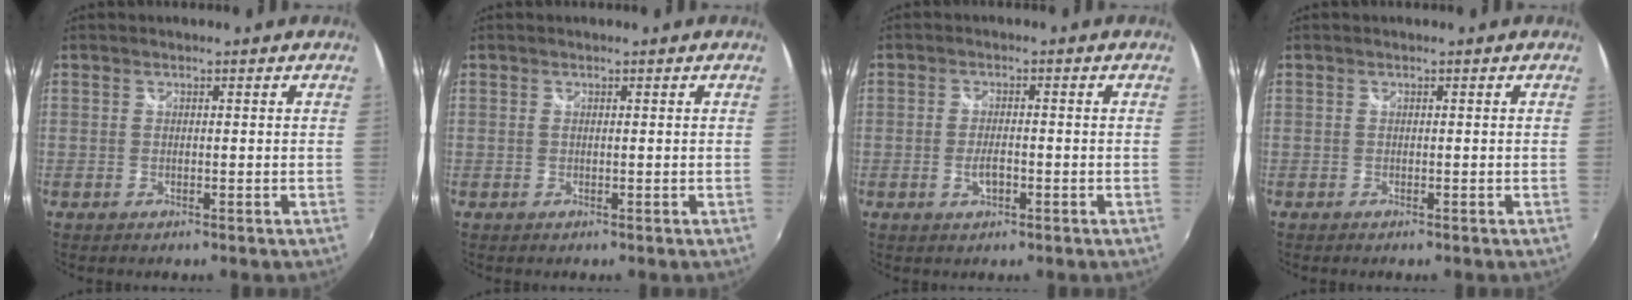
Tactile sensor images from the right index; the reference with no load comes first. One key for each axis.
{"total": 0.0}
{"total": 3.0, "fx": -1.2, "fy": 1.3, "fz": 2.5, "tx": -0.048, "ty": -0.002, "tz": -0.020}
{"total": 0.0}